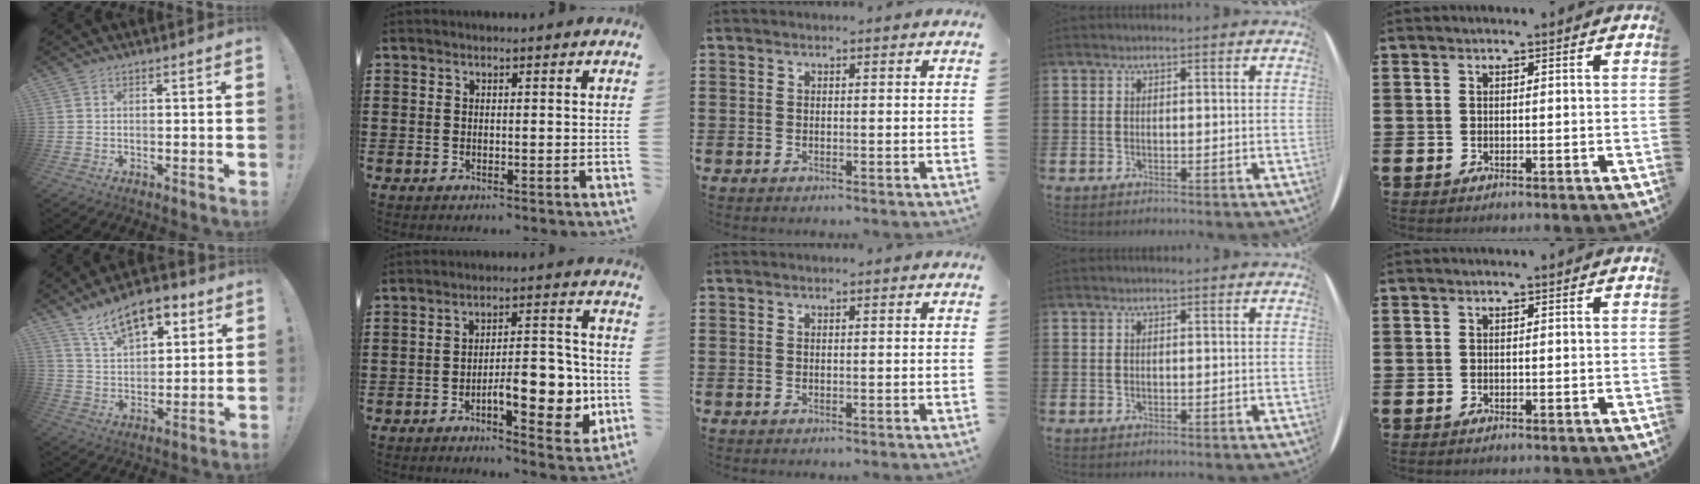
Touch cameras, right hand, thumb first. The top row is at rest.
{"thumb": {"total": 14.6, "force": [9.2, 7.3, 8.6], "torque": [-0.138, -0.043, 0.167]}, "index": {"total": 9.3, "force": [-3.1, 3.9, 7.9], "torque": [-0.099, 0.000, -0.048]}}